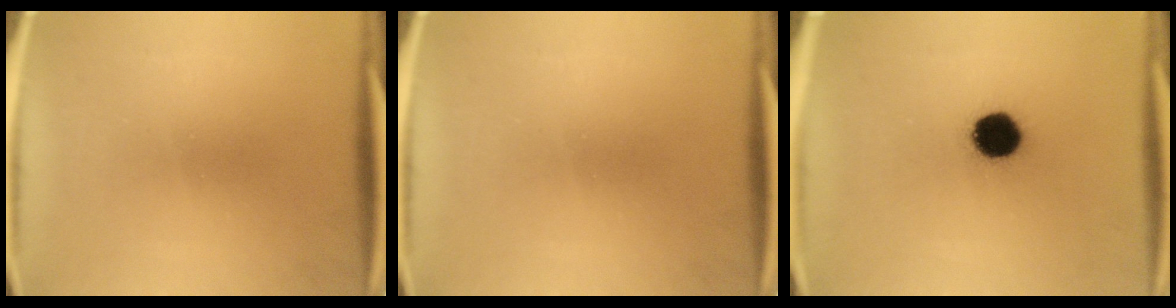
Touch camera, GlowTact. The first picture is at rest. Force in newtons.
{"total": 0.0}
{"total": 9.5}